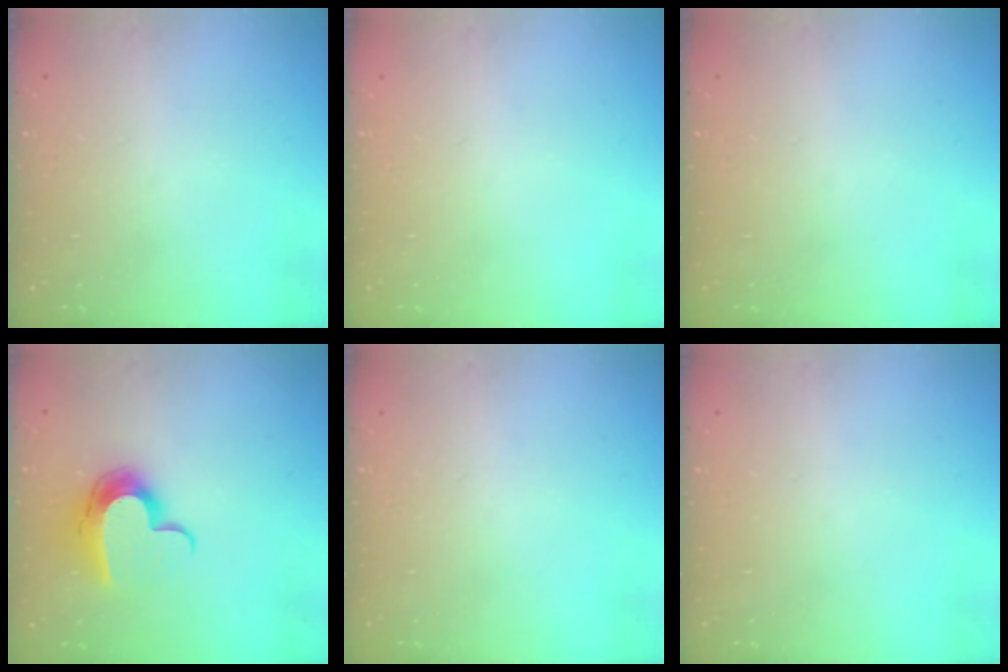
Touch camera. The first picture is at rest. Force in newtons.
{"total": 0.0}
{"total": 0.0}
{"total": 11.3, "press": 11.3, "slide": 0.2}
{"total": 0.0}
{"total": 0.0}